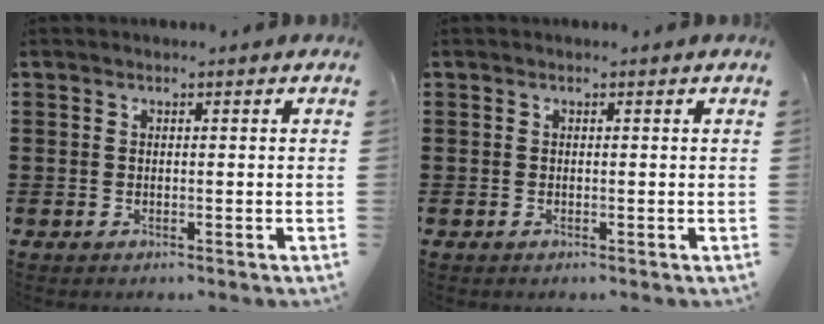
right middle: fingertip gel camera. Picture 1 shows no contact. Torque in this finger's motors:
{"motor_torque": [-0.66, 0.62, 0.15, -0.01]}